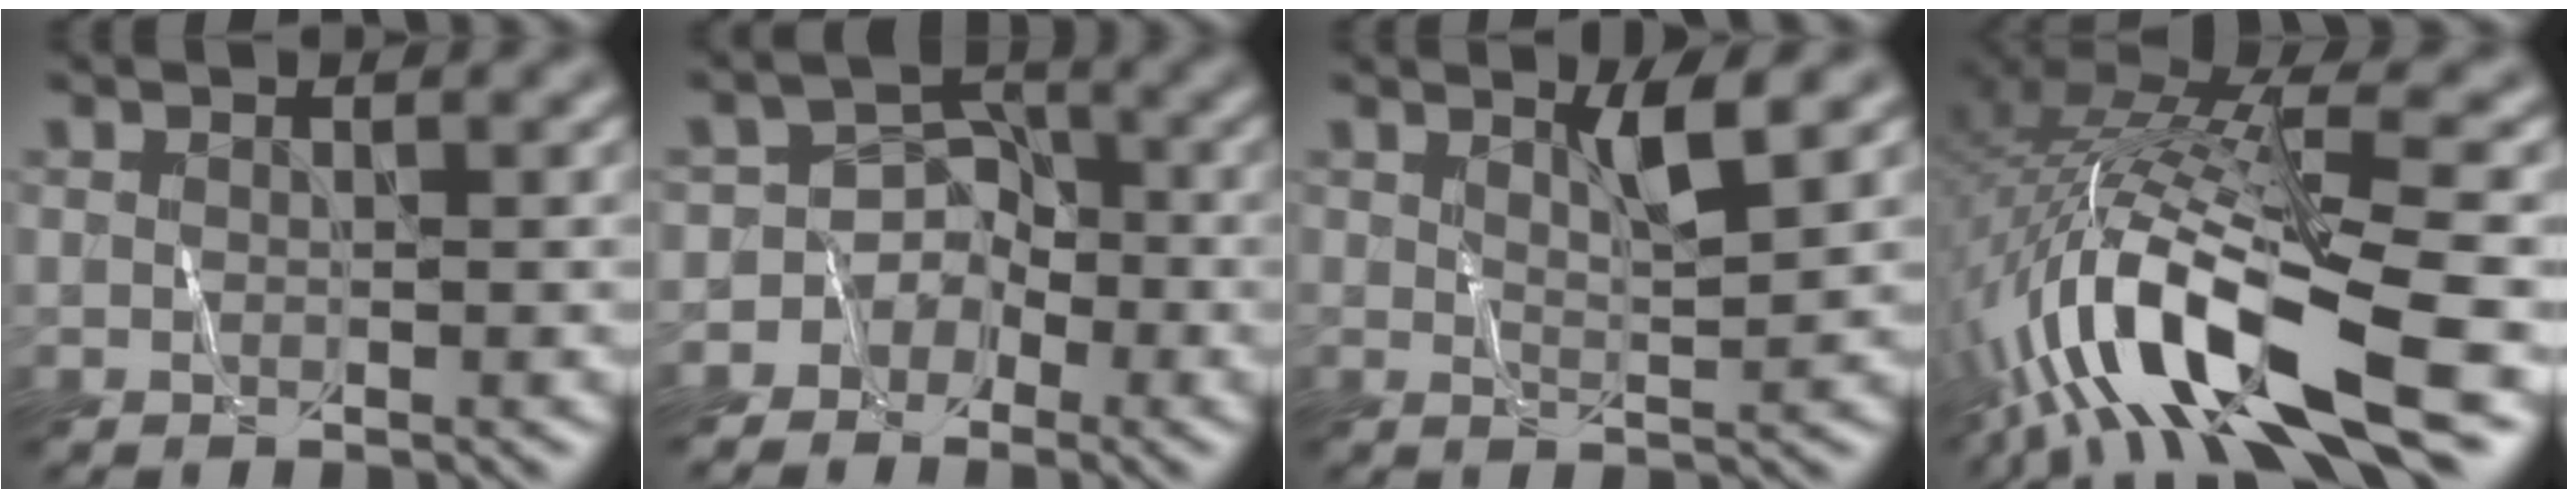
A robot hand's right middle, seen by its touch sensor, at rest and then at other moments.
{"total": 3.7, "force": [-2.5, 2.8, 0.1], "torque": [0.038, 0.017, -0.059]}
{"total": 1.8, "force": [1.3, -0.3, 1.2], "torque": [-0.023, -0.007, 0.024]}
{"total": 14.2, "force": [-4.1, 4.2, 12.9], "torque": [-0.266, 0.010, -0.070]}